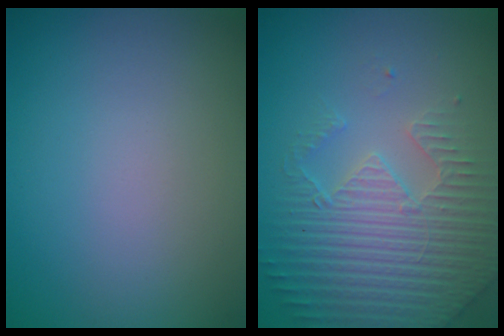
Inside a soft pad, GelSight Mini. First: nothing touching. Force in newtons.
{"total": 4.7, "press": 4.4, "slide": 1.4}